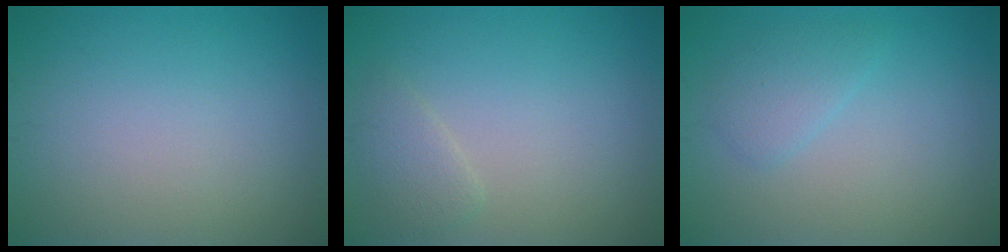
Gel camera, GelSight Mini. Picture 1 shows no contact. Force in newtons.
{"total": 1.6, "press": 1.6, "slide": 0.2}
{"total": 1.8, "press": 1.8, "slide": 0.1}